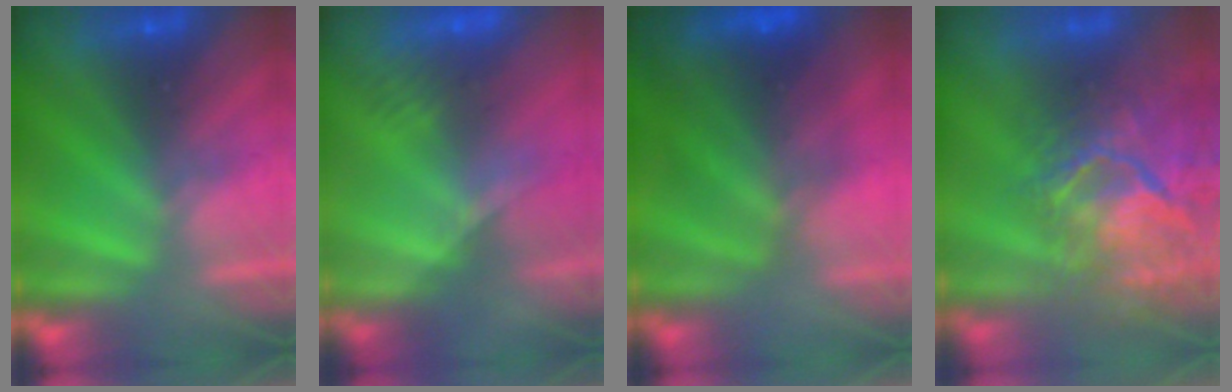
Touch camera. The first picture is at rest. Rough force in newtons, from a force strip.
{"total": 2.4}
{"total": 7.2}
{"total": 10.8}